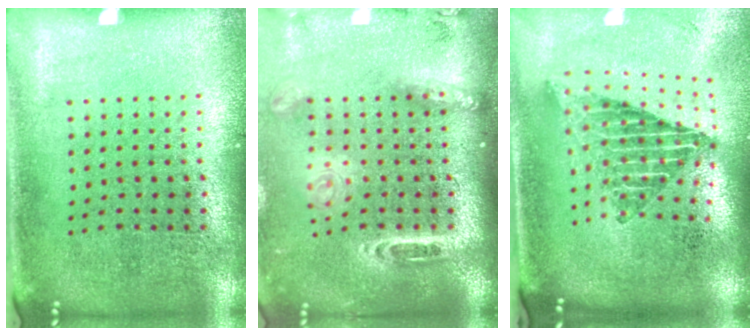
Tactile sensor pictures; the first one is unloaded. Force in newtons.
{"total": 2.5, "press": 1.8, "slide": 1.8}
{"total": 2.3, "press": 1.6, "slide": 1.6}